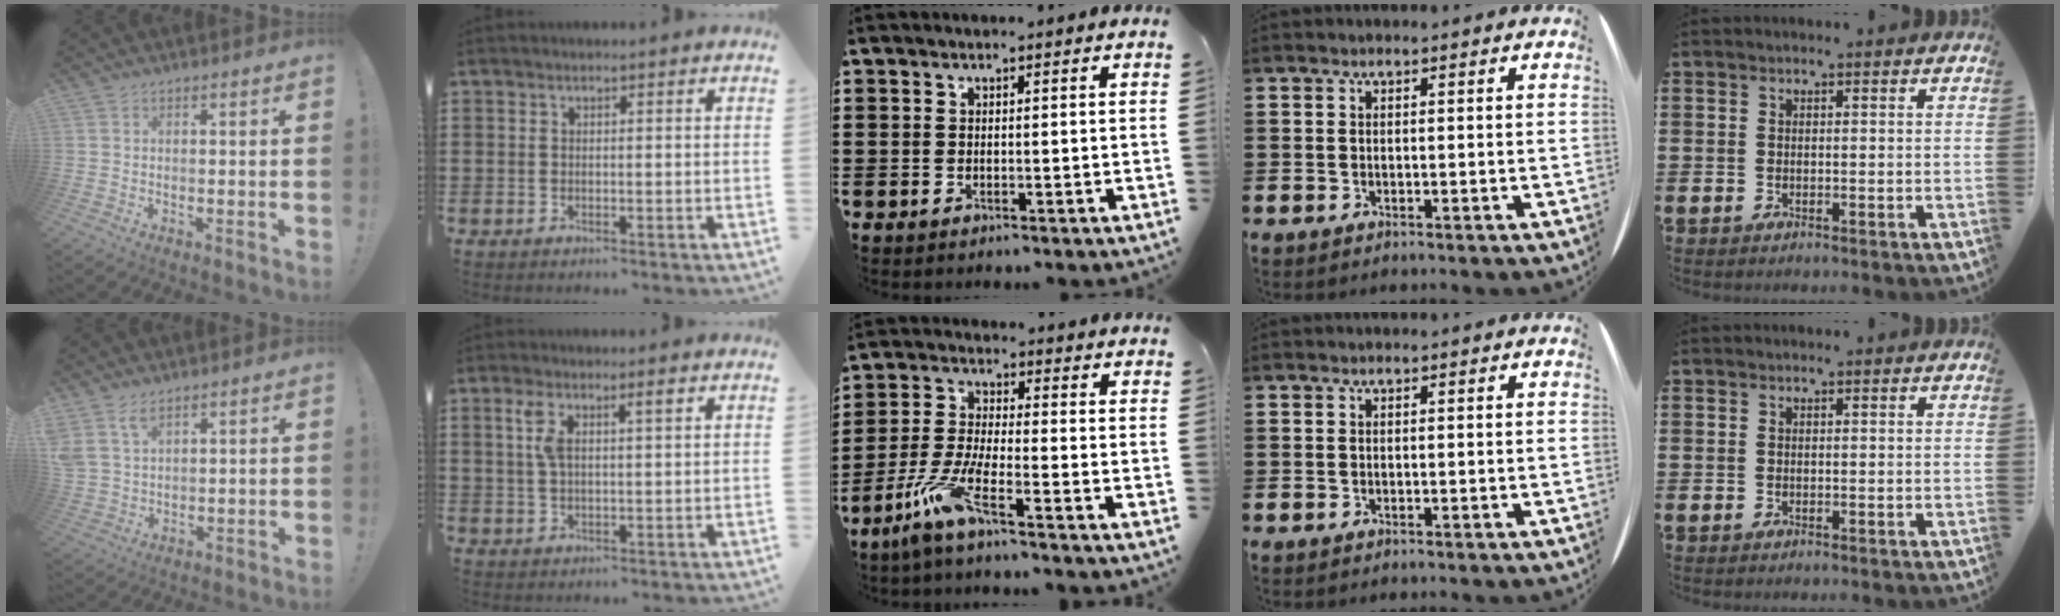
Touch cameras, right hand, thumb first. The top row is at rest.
{"thumb": {"total": 5.8, "force": [4.3, 2.6, 3.0], "torque": [-0.065, -0.016, 0.084]}, "index": {"total": 4.4, "force": [1.7, 1.4, 3.8], "torque": [-0.081, 0.008, 0.027]}, "middle": {"total": 7.1, "force": [-4.8, 0.7, 5.1], "torque": [-0.123, -0.016, -0.095]}}